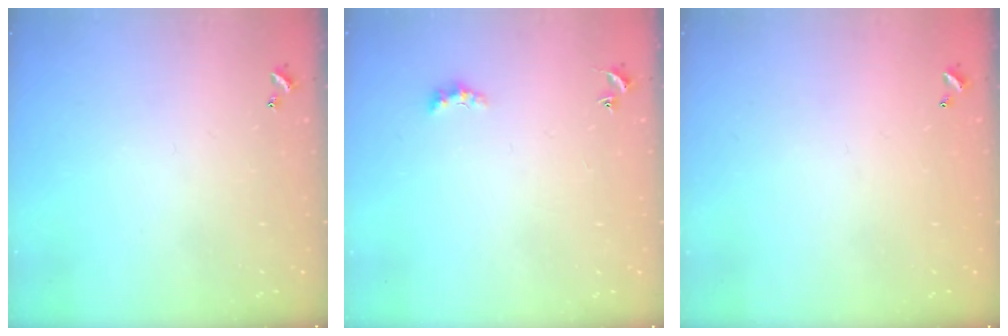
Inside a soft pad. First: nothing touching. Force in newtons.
{"total": 1.5, "press": 1.4, "slide": 0.5}
{"total": 2.9, "press": 2.9, "slide": 0.1}